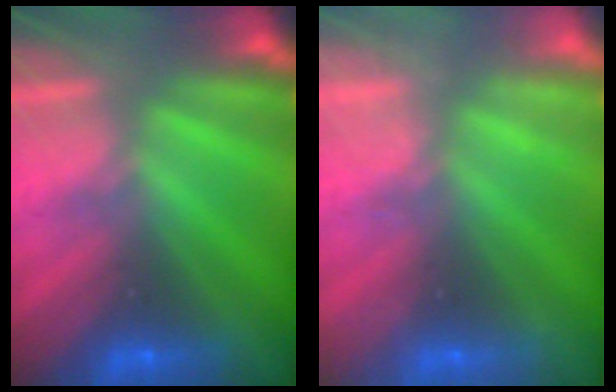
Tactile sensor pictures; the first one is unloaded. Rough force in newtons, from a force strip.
{"total": 2.2}